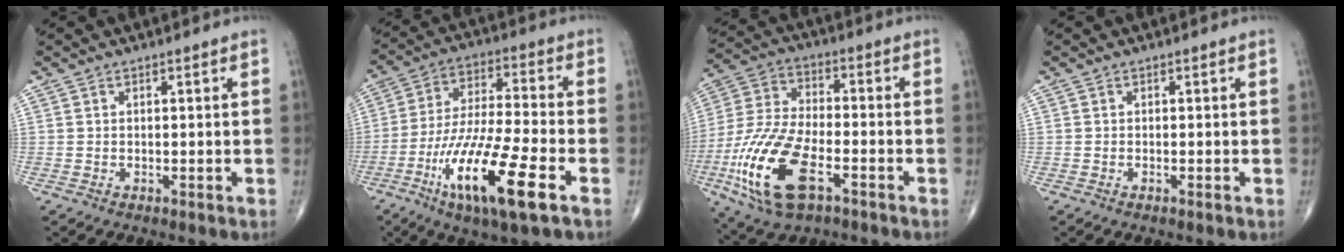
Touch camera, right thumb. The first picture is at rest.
{"total": 18.6, "force": [-8.2, 3.6, 16.3], "torque": [-0.326, 0.013, -0.144]}
{"total": 19.0, "force": [-7.5, 8.5, 15.2], "torque": [-0.323, 0.014, -0.137]}
{"total": 0.0}